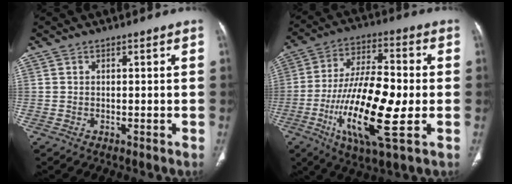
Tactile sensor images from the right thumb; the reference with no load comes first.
{"total": 20.5, "force": [-4.3, 5.9, 19.1], "torque": [-0.365, 0.004, -0.073]}